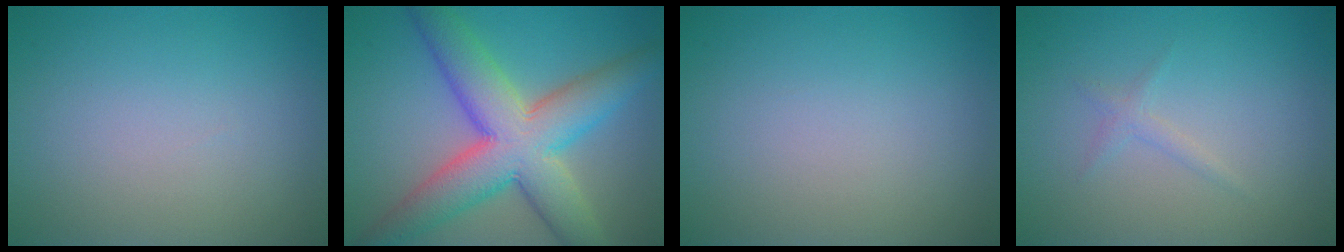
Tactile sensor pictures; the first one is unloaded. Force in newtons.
{"total": 10.0, "press": 10.0, "slide": 0.6}
{"total": 0.0}
{"total": 0.9, "press": 0.9, "slide": 0.1}